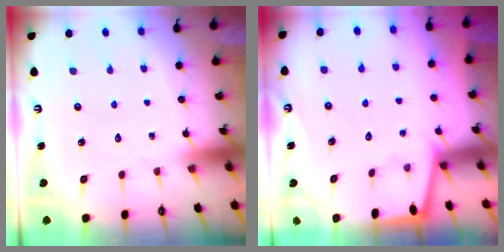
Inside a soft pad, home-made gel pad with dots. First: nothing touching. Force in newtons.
{"total": 1.3, "press": 1.2, "slide": 0.2}